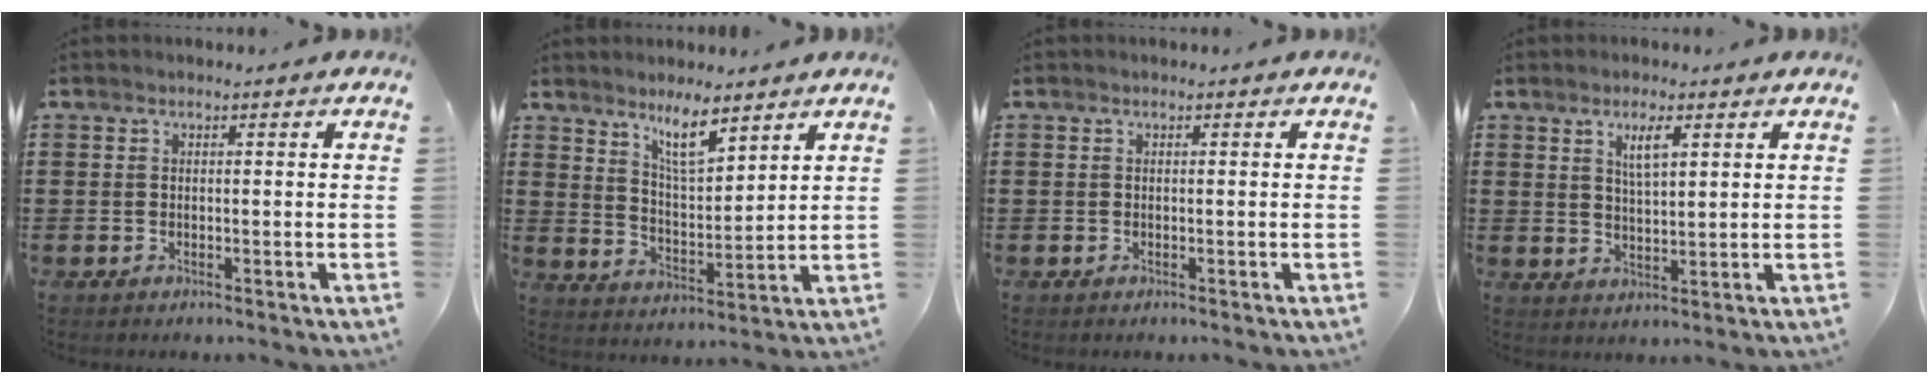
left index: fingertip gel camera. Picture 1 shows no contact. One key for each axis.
{"total": 6.8, "fx": 5.4, "fy": 1.2, "fz": 3.9, "tx": -0.076, "ty": -0.021, "tz": 0.093}
{"total": 0.0}
{"total": 4.0, "fx": 2.3, "fy": 1.0, "fz": 3.2, "tx": -0.059, "ty": 0.000, "tz": 0.038}